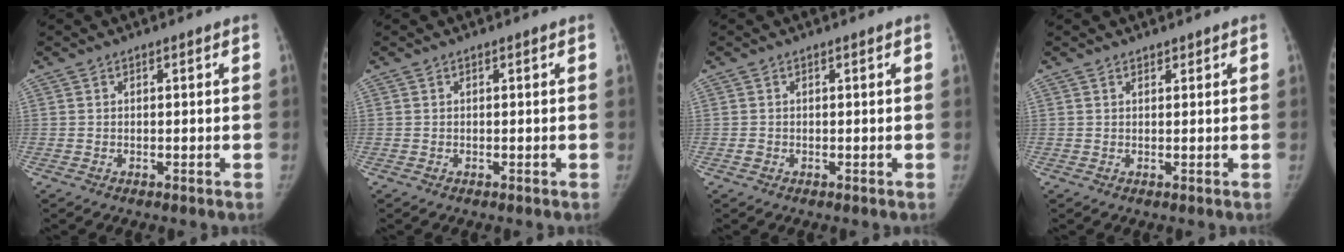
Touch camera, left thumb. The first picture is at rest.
{"total": 0.0}
{"total": 0.7, "force": [-0.2, 0.6, 0.3], "torque": [-0.004, 0.000, -0.004]}
{"total": 0.7, "force": [0.6, 0.3, 0.1], "torque": [-0.001, -0.005, 0.010]}